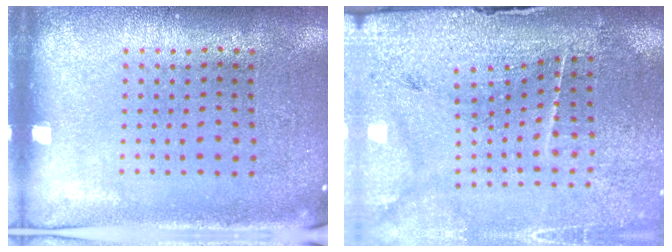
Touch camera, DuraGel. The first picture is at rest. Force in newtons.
{"total": 3.4, "press": 3.3, "slide": 0.7}